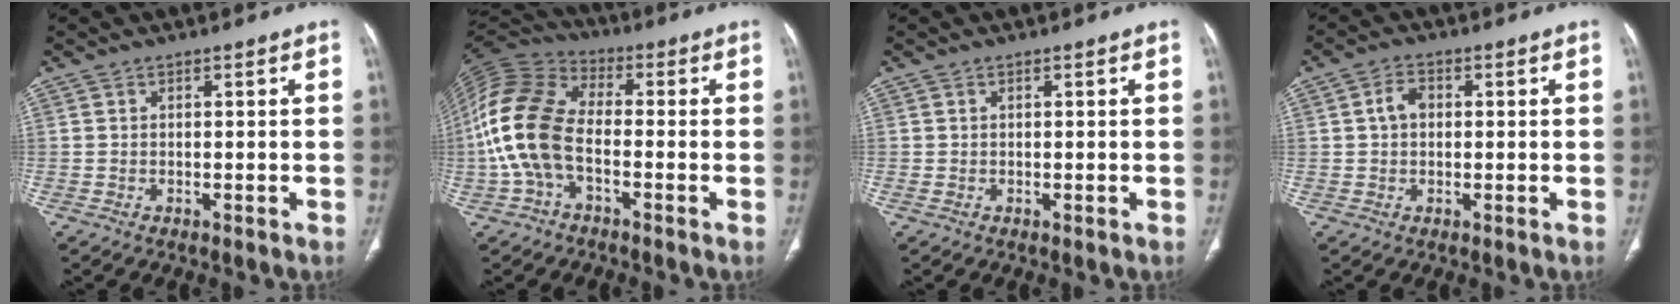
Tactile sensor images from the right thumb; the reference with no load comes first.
{"total": 15.0, "force": [-2.9, 8.9, 11.8], "torque": [-0.258, 0.034, -0.063]}
{"total": 0.5, "force": [-0.1, 0.3, 0.4], "torque": [-0.011, -0.001, -0.001]}
{"total": 3.6, "force": [0.4, 2.7, 2.3], "torque": [-0.039, 0.013, 0.003]}